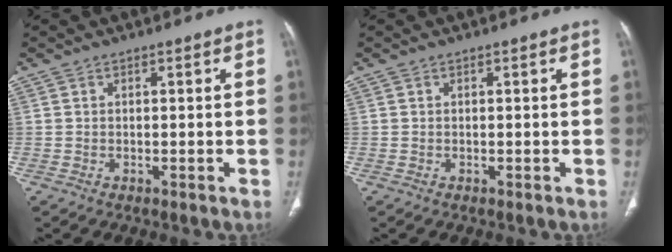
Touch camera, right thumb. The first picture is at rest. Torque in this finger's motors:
{"motor_torque": [0.01, 0.01, 0.00, 0.00, 0.04]}